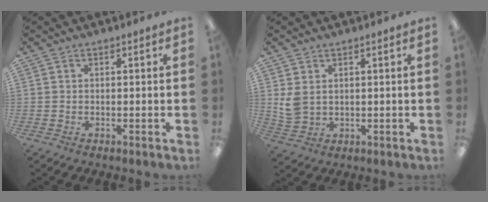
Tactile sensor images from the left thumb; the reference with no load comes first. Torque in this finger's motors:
{"motor_torque": [-0.01, 0.04, 0.17, -0.18, 0.00]}